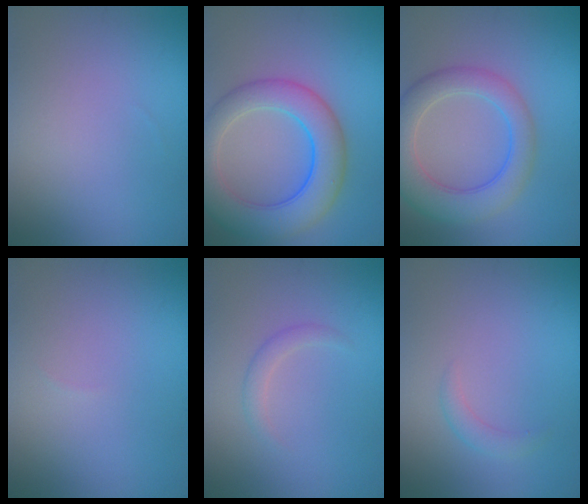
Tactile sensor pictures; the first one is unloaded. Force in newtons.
{"total": 7.4, "press": 7.4, "slide": 0.1}
{"total": 6.0, "press": 6.0, "slide": 0.3}
{"total": 0.0}
{"total": 1.3, "press": 1.3, "slide": 0.1}
{"total": 1.2, "press": 1.2, "slide": 0.1}